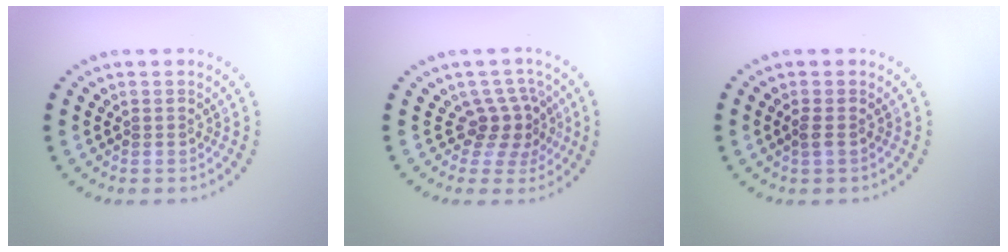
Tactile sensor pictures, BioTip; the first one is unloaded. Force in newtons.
{"total": 2.9, "press": 2.0, "slide": 2.1}
{"total": 0.8, "press": 0.8, "slide": 0.2}